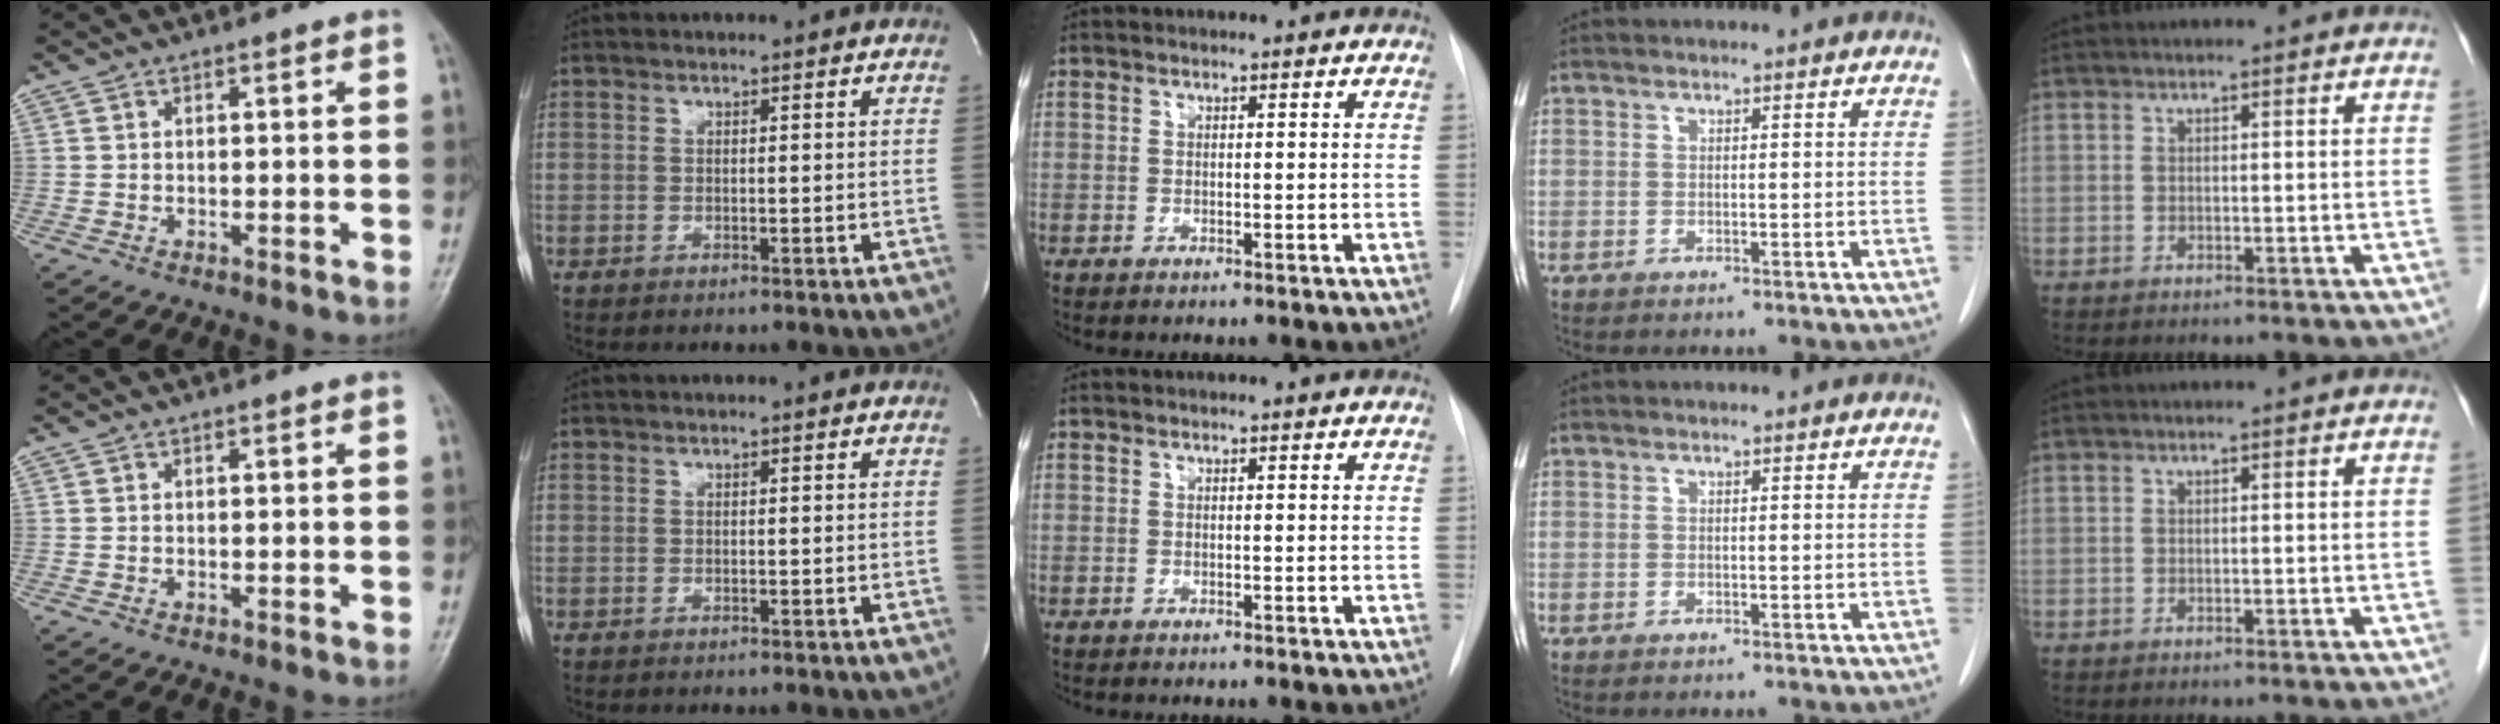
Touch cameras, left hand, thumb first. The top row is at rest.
{}